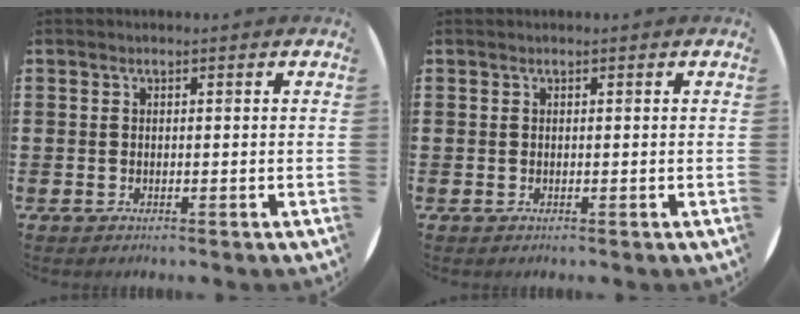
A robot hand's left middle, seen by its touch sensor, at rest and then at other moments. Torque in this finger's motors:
{"motor_torque": [-0.34, -0.06, 0.00, 0.01]}